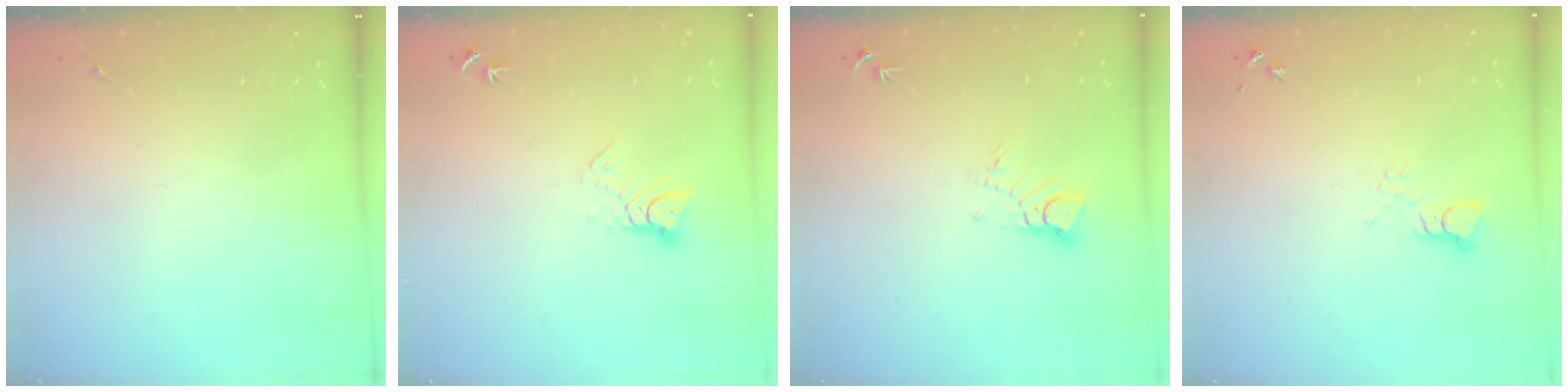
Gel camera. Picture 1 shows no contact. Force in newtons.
{"total": 5.1, "press": 5.1, "slide": 0.3}
{"total": 4.3, "press": 4.3, "slide": 0.4}
{"total": 3.1, "press": 3.1, "slide": 0.3}